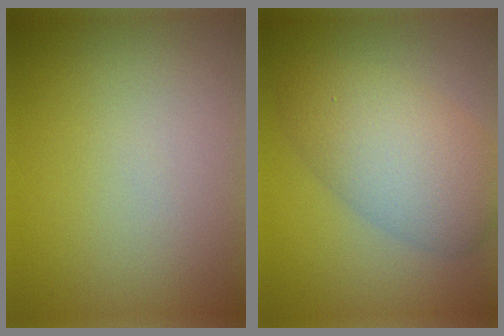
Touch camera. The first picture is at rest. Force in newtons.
{"total": 6.3, "press": 6.3, "slide": 0.3}